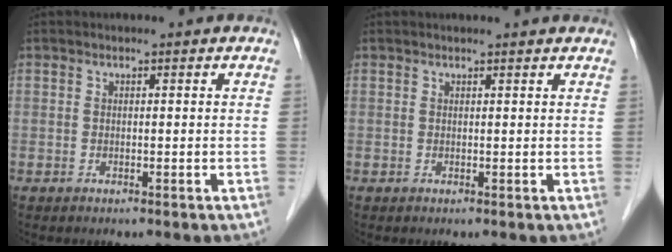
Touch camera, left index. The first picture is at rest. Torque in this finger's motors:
{"motor_torque": [0.87, -1.25, 0.19, 0.03]}